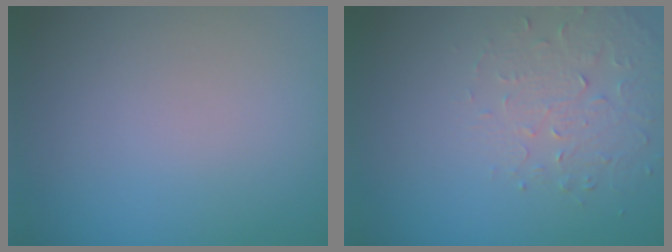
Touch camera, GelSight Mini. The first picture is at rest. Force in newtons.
{"total": 1.9, "press": 1.5, "slide": 1.1}